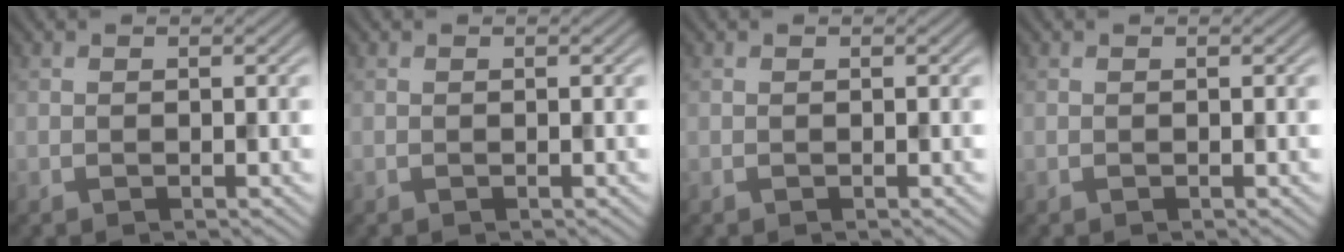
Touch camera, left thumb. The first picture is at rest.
{"total": 0.0}
{"total": 0.0}
{"total": 0.0}